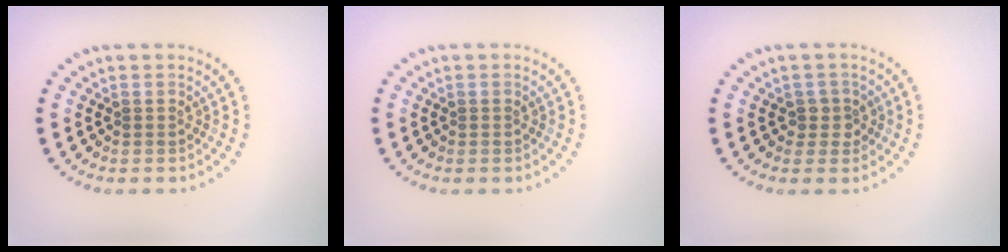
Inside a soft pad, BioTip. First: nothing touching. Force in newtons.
{"total": 0.0}
{"total": 1.5, "press": 1.3, "slide": 0.9}